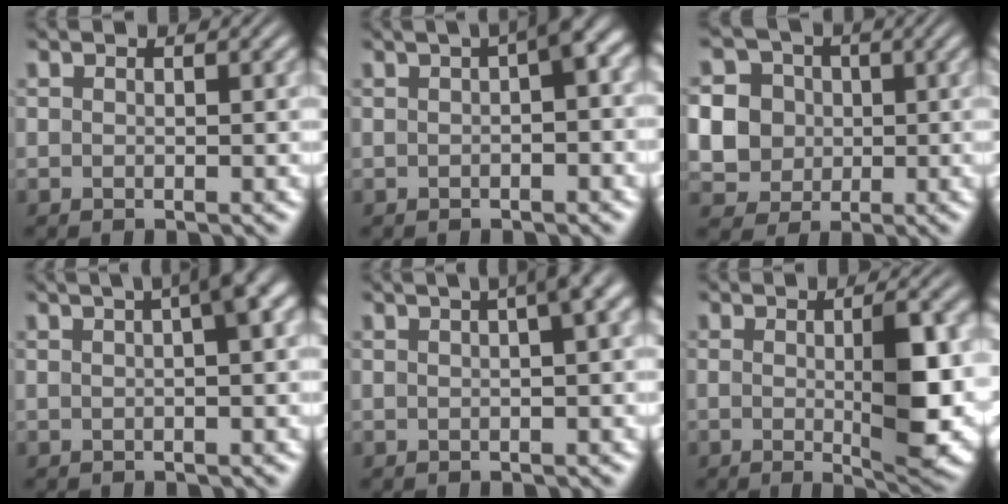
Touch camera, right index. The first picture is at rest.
{"total": 3.9, "force": [1.0, 1.3, 3.5], "torque": [-0.037, 0.022, 0.006]}
{"total": 13.2, "force": [-0.5, 12.5, 4.4], "torque": [-0.139, -0.046, -0.010]}
{"total": 7.6, "force": [3.0, 3.1, 6.2], "torque": [-0.068, 0.039, 0.030]}
{"total": 7.5, "force": [3.2, 3.1, 6.0], "torque": [-0.062, 0.040, 0.032]}
{"total": 6.6, "force": [-0.4, 1.1, 6.5], "torque": [-0.092, -0.009, -0.005]}